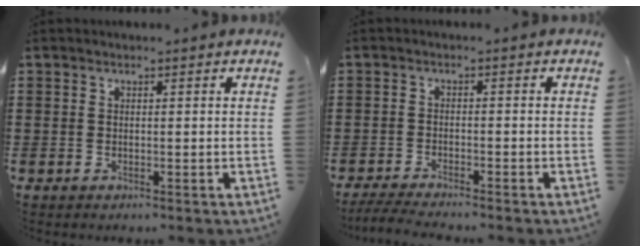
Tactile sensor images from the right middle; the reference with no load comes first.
{"total": 2.9, "force": [-2.7, 0.0, 1.0], "torque": [-0.029, -0.006, -0.059]}